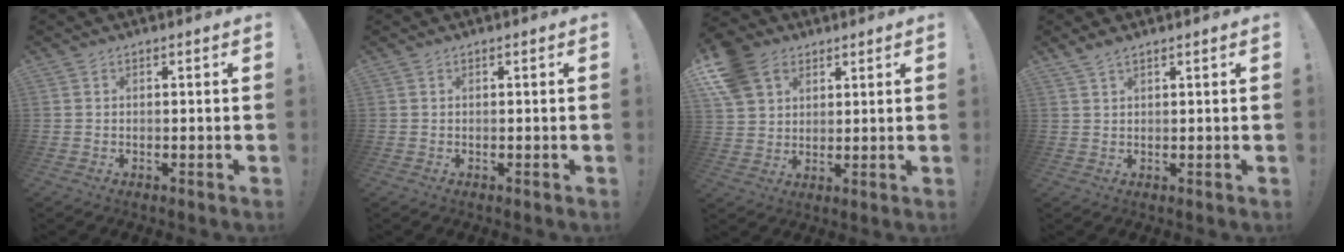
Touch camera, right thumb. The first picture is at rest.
{"total": 0.0}
{"total": 11.6, "force": [6.0, 8.7, 4.7], "torque": [-0.106, -0.027, 0.122]}
{"total": 2.0, "force": [1.7, 0.2, 1.0], "torque": [-0.028, -0.007, 0.033]}